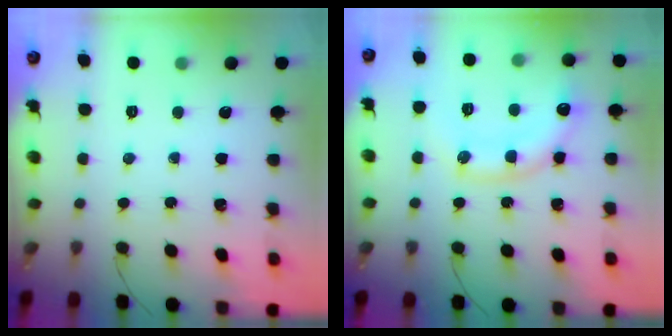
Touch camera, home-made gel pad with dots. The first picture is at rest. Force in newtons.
{"total": 15.9, "press": 15.9, "slide": 1.2}